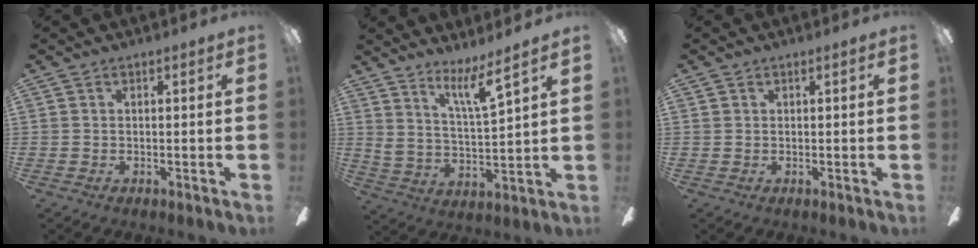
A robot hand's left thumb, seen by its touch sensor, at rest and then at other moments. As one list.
[{"total": 9.4, "force": [7.4, 0.7, 5.8], "torque": [-0.114, -0.047, 0.129]}, {"total": 0.0}]